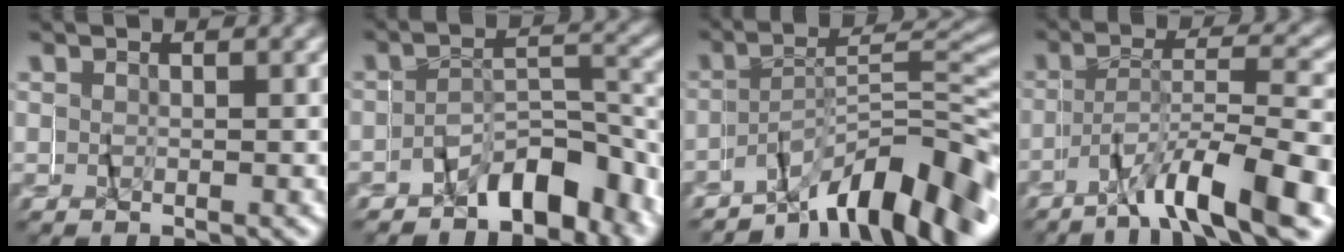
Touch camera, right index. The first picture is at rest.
{"total": 6.0, "force": [-5.8, 0.5, 1.3], "torque": [-0.016, -0.004, -0.089]}
{"total": 10.1, "force": [-8.1, 1.6, 5.8], "torque": [-0.081, -0.005, -0.125]}
{"total": 7.1, "force": [-5.1, 0.1, 5.0], "torque": [-0.084, -0.001, -0.084]}